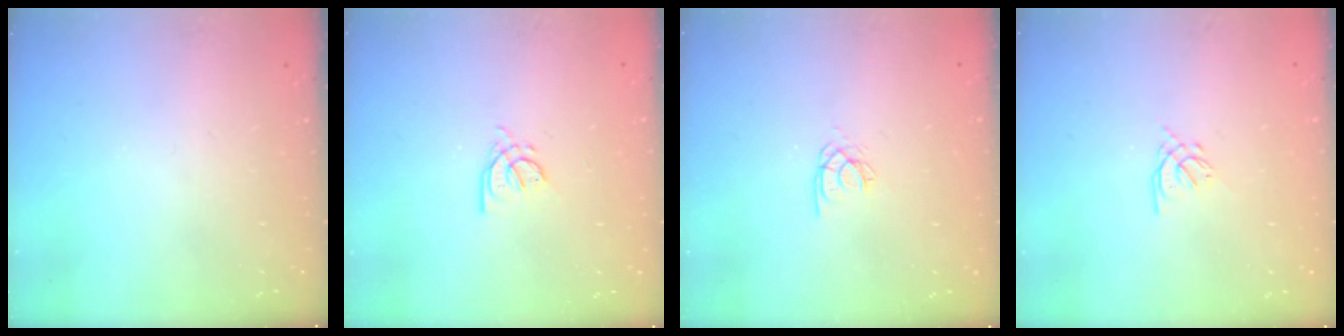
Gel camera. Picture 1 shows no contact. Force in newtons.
{"total": 3.9, "press": 3.9, "slide": 0.7}
{"total": 2.5, "press": 2.5, "slide": 0.1}
{"total": 1.2, "press": 1.1, "slide": 0.5}